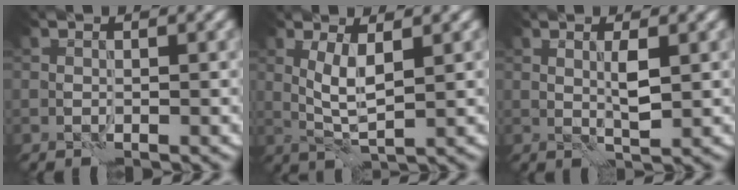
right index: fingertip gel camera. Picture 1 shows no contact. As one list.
[{"total": 3.0, "force": [1.0, 0.7, 2.8], "torque": [-0.061, -0.004, 0.023]}, {"total": 1.7, "force": [0.8, 0.1, 1.5], "torque": [-0.029, -0.002, 0.015]}]